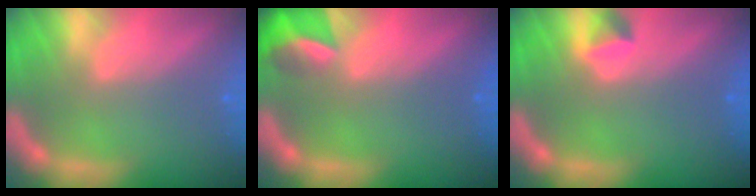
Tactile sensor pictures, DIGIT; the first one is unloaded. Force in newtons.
{"total": 4.4}
{"total": 1.4}